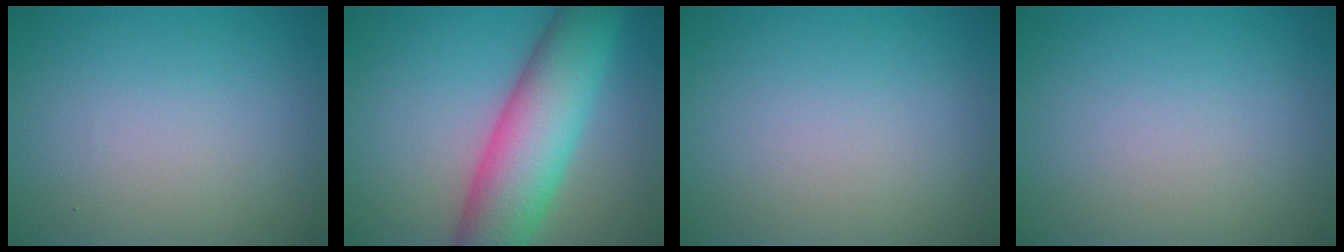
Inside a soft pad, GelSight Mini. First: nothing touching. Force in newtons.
{"total": 9.9, "press": 9.9, "slide": 0.3}
{"total": 0.0}
{"total": 0.0}